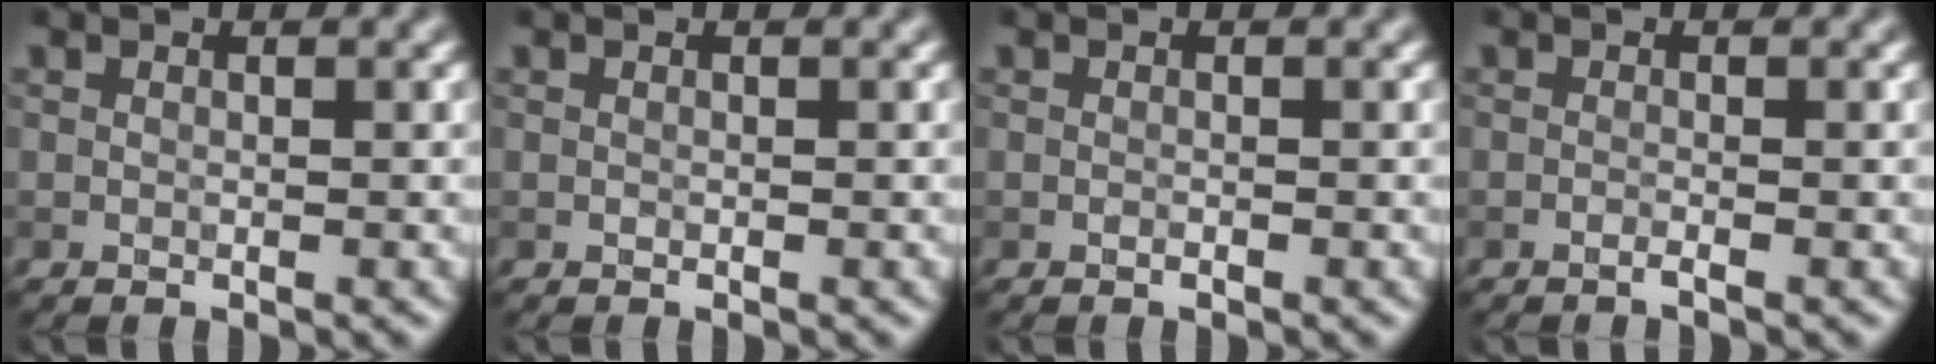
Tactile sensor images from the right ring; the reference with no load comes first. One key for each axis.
{"total": 0.0}
{"total": 0.0}
{"total": 0.5, "fx": -0.4, "fy": -0.1, "fz": 0.3, "tx": -0.006, "ty": -0.002, "tz": -0.008}